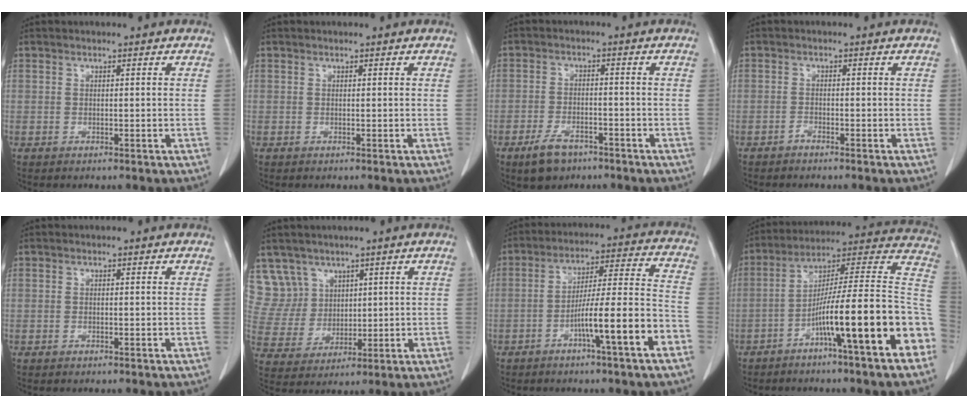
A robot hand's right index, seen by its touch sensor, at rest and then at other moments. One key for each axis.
{"total": 0.0}
{"total": 5.6, "fx": -3.8, "fy": 2.7, "fz": 3.1, "tx": -0.065, "ty": -0.003, "tz": -0.060}
{"total": 0.9, "fx": -0.8, "fy": 0.1, "fz": 0.3, "tx": -0.006, "ty": 0.001, "tz": -0.015}
{"total": 0.0}
{"total": 7.8, "fx": 4.8, "fy": 6.2, "fz": -0.4, "tx": 0.004, "ty": 0.023, "tz": 0.110}
{"total": 12.6, "fx": -5.9, "fy": -0.2, "fz": 11.1, "tx": -0.178, "ty": 0.015, "tz": -0.093}
{"total": 20.8, "fx": -8.5, "fy": 0.2, "fz": 18.9, "tx": -0.229, "ty": 0.025, "tz": -0.138}